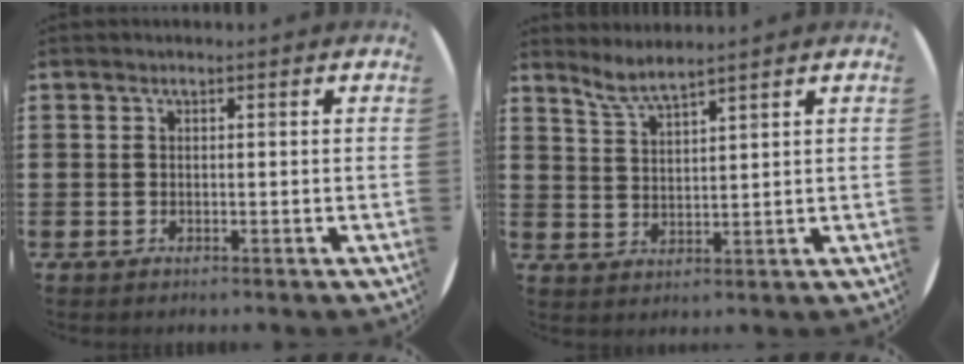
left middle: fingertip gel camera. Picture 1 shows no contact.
{"total": 3.8, "force": [3.7, -0.1, 1.2], "torque": [-0.033, -0.009, 0.066]}